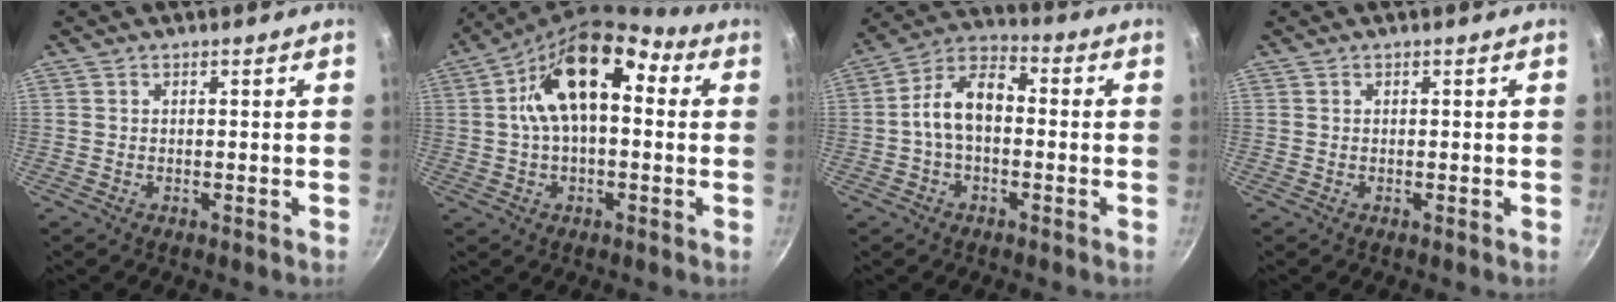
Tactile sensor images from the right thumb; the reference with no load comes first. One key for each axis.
{"total": 14.0, "fx": 2.5, "fy": 7.8, "fz": 11.4, "tx": -0.173, "ty": 0.034, "tz": 0.021}
{"total": 10.0, "fx": -0.7, "fy": 6.1, "fz": 7.9, "tx": -0.125, "ty": 0.042, "tz": -0.028}
{"total": 0.0}